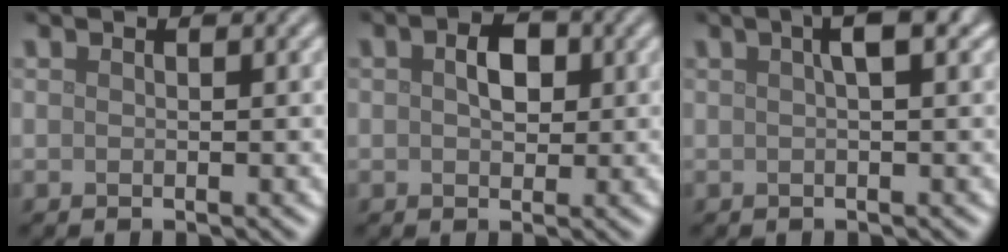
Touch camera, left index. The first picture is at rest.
{"total": 2.7, "force": [0.5, 1.8, 2.0], "torque": [-0.036, 0.003, 0.005]}
{"total": 3.0, "force": [1.1, 0.7, 2.7], "torque": [-0.032, 0.013, 0.014]}